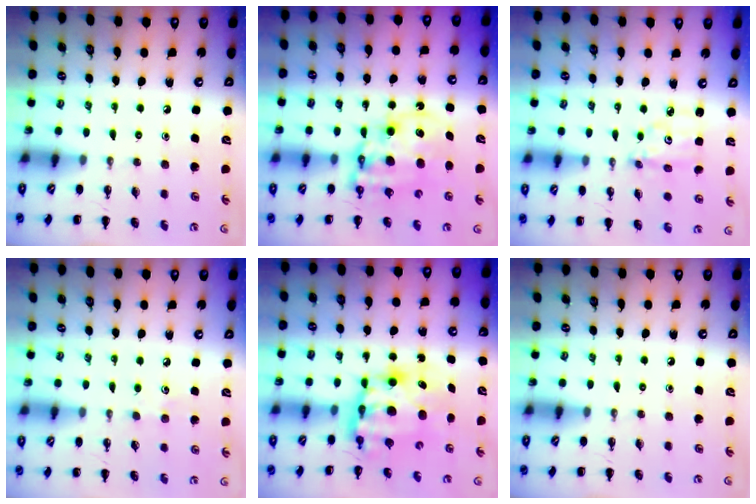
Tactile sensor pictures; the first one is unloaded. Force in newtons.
{"total": 11.4, "press": 11.1, "slide": 2.8}
{"total": 4.8, "press": 4.8, "slide": 0.3}
{"total": 4.6, "press": 4.3, "slide": 1.4}
{"total": 8.4, "press": 8.1, "slide": 2.0}
{"total": 0.0}